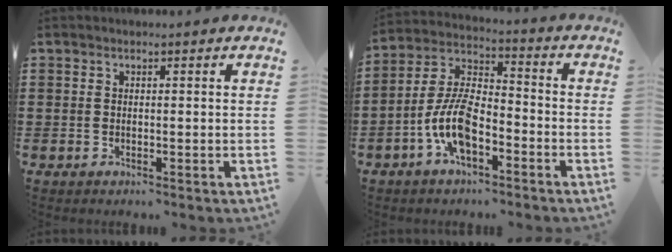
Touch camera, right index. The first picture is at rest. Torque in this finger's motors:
{"motor_torque": [2.14, 0.00, 0.75, 0.21]}